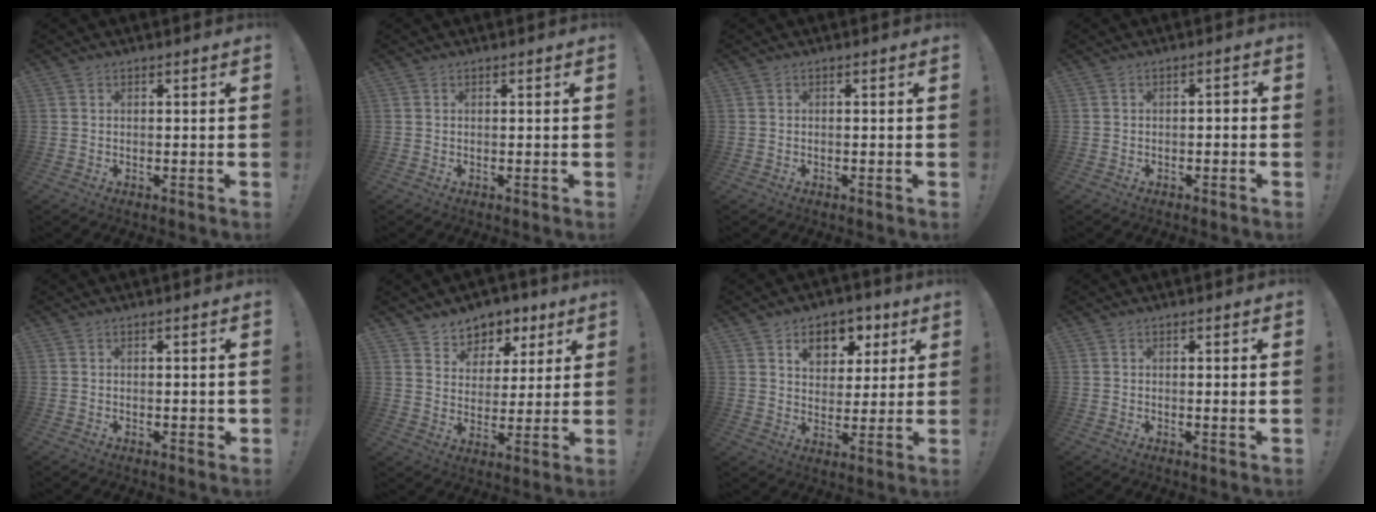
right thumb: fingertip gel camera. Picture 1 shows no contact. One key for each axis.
{"total": 0.0}
{"total": 0.0}
{"total": 1.7, "fx": -1.3, "fy": 0.5, "fz": 1.0, "tx": -0.020, "ty": 0.007, "tz": -0.024}
{"total": 1.7, "fx": -0.2, "fy": 0.5, "fz": 1.6, "tx": -0.022, "ty": 0.002, "tz": -0.003}
{"total": 6.8, "fx": 4.3, "fy": 5.3, "fz": 0.5, "tx": -0.008, "ty": -0.037, "tz": 0.085}
{"total": 9.6, "fx": 5.1, "fy": 6.8, "fz": 4.5, "tx": -0.051, "ty": -0.029, "tz": 0.093}
{"total": 2.0, "fx": 0.5, "fy": -0.2, "fz": 1.9, "tx": -0.031, "ty": -0.003, "tz": 0.007}